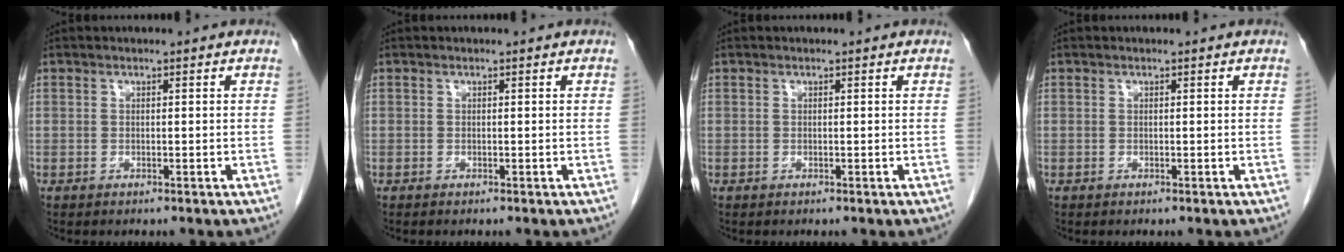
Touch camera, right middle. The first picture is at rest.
{"total": 0.0}
{"total": 0.0}
{"total": 0.0}